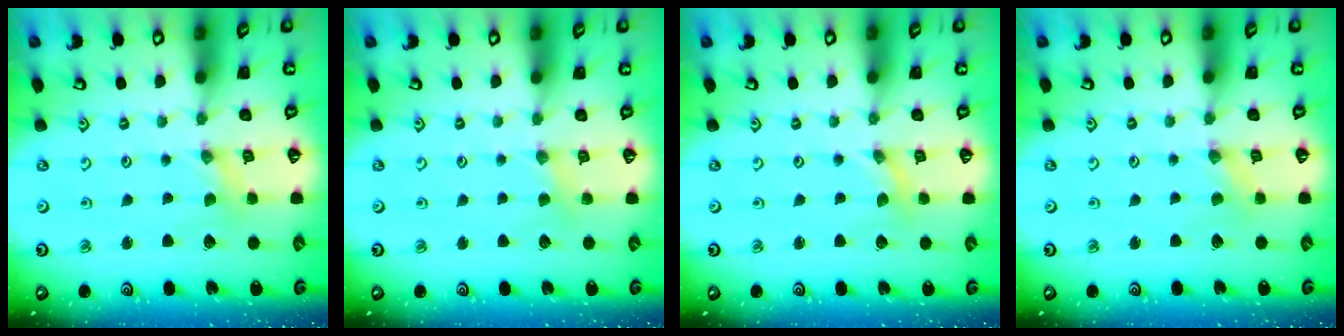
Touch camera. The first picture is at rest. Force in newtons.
{"total": 2.8, "press": 2.8, "slide": 0.4}
{"total": 0.0}
{"total": 0.0}